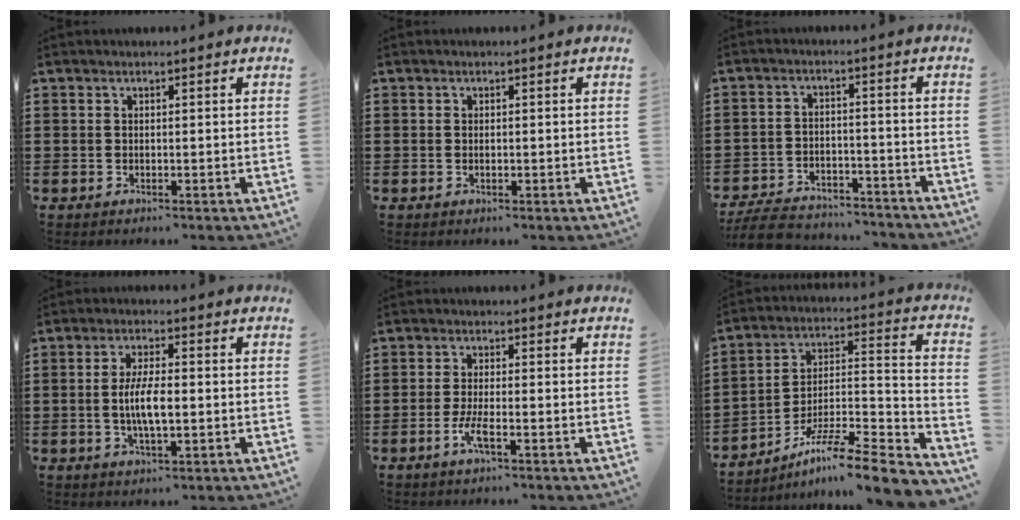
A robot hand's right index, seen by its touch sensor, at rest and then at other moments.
{"total": 0.6, "force": [-0.1, 0.3, 0.5], "torque": [-0.011, 0.001, -0.002]}
{"total": 6.8, "force": [-6.4, 1.3, 1.6], "torque": [-0.036, 0.013, -0.128]}
{"total": 5.8, "force": [-0.5, 1.7, 5.5], "torque": [-0.111, -0.002, -0.014]}
{"total": 3.6, "force": [-1.7, 0.5, 3.2], "torque": [-0.074, -0.009, -0.036]}
{"total": 8.8, "force": [-6.7, 0.5, 5.6], "torque": [-0.091, -0.002, -0.135]}